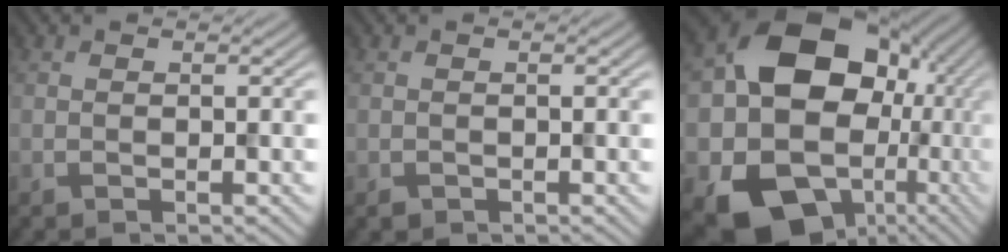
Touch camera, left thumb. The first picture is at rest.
{"total": 0.6, "force": [-0.4, 0.4, 0.0], "torque": [-0.003, -0.003, -0.009]}
{"total": 19.2, "force": [0.3, 16.1, 10.3], "torque": [-0.194, -0.040, 0.027]}